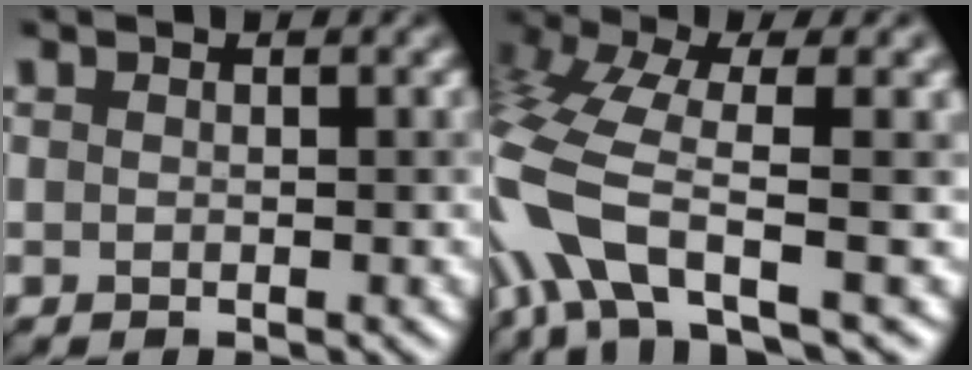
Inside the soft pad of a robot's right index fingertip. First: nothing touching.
{"total": 9.9, "force": [-2.1, 3.8, 8.9], "torque": [-0.187, 0.011, -0.057]}